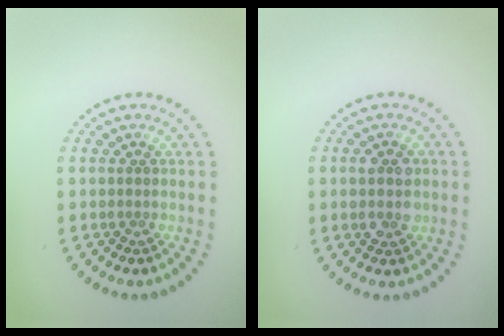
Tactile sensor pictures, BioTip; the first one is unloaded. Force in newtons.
{"total": 2.9, "press": 2.9, "slide": 0.3}